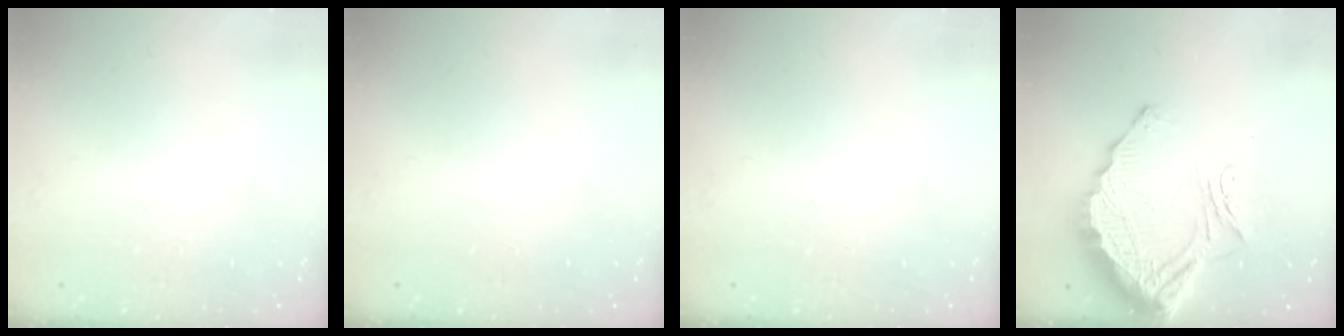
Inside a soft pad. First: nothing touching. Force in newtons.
{"total": 0.0}
{"total": 0.0}
{"total": 19.3, "press": 19.2, "slide": 1.5}